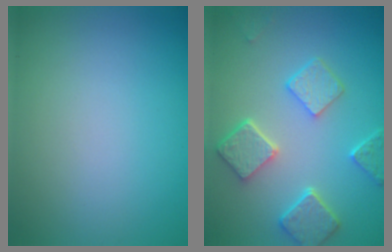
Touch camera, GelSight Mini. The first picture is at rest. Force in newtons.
{"total": 5.2, "press": 4.1, "slide": 3.2}